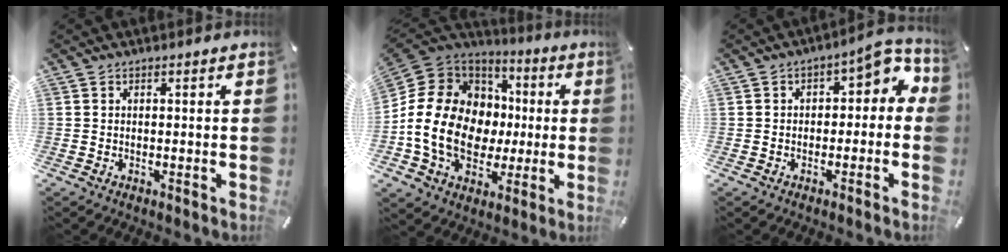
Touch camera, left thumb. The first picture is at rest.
{"total": 18.1, "force": [-2.8, 14.8, 10.1], "torque": [-0.224, 0.005, -0.044]}
{"total": 6.8, "force": [0.4, 4.4, 5.1], "torque": [-0.058, -0.007, -0.002]}